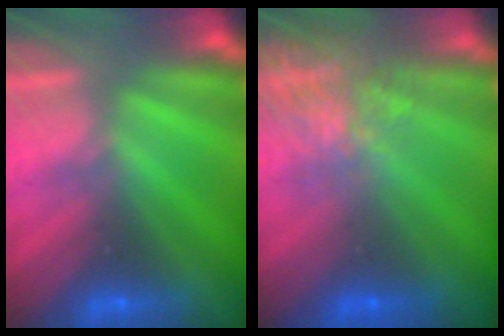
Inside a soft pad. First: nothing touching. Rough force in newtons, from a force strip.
{"total": 7.8}